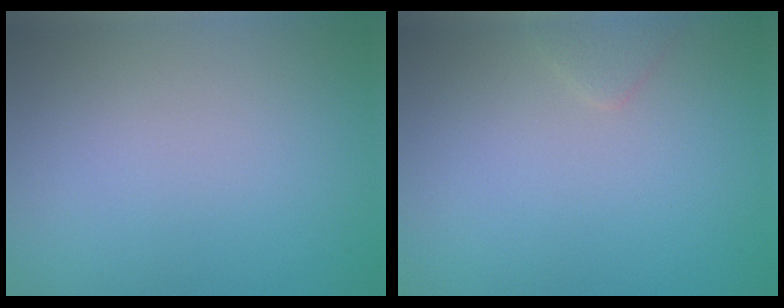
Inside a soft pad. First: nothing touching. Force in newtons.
{"total": 0.9, "press": 0.9, "slide": 0.1}